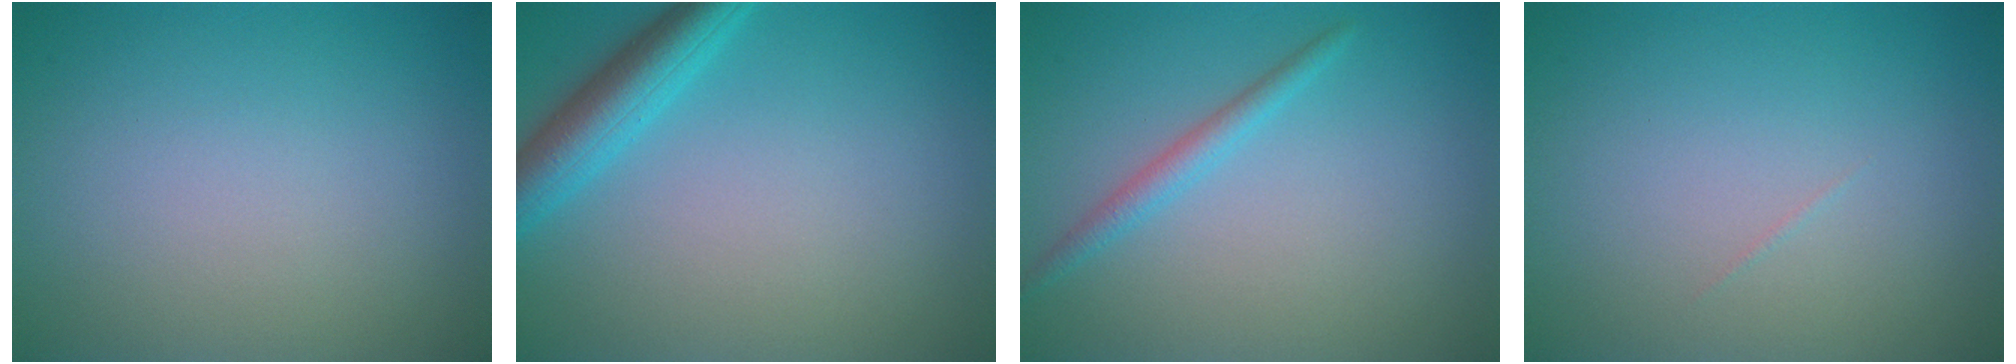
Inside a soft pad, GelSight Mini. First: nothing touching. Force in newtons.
{"total": 4.1, "press": 4.1, "slide": 0.3}
{"total": 1.7, "press": 1.7, "slide": 0.1}
{"total": 0.0}